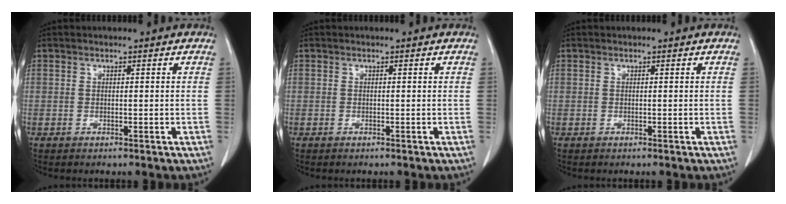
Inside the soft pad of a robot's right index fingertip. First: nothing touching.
{"total": 0.0}
{"total": 0.0}